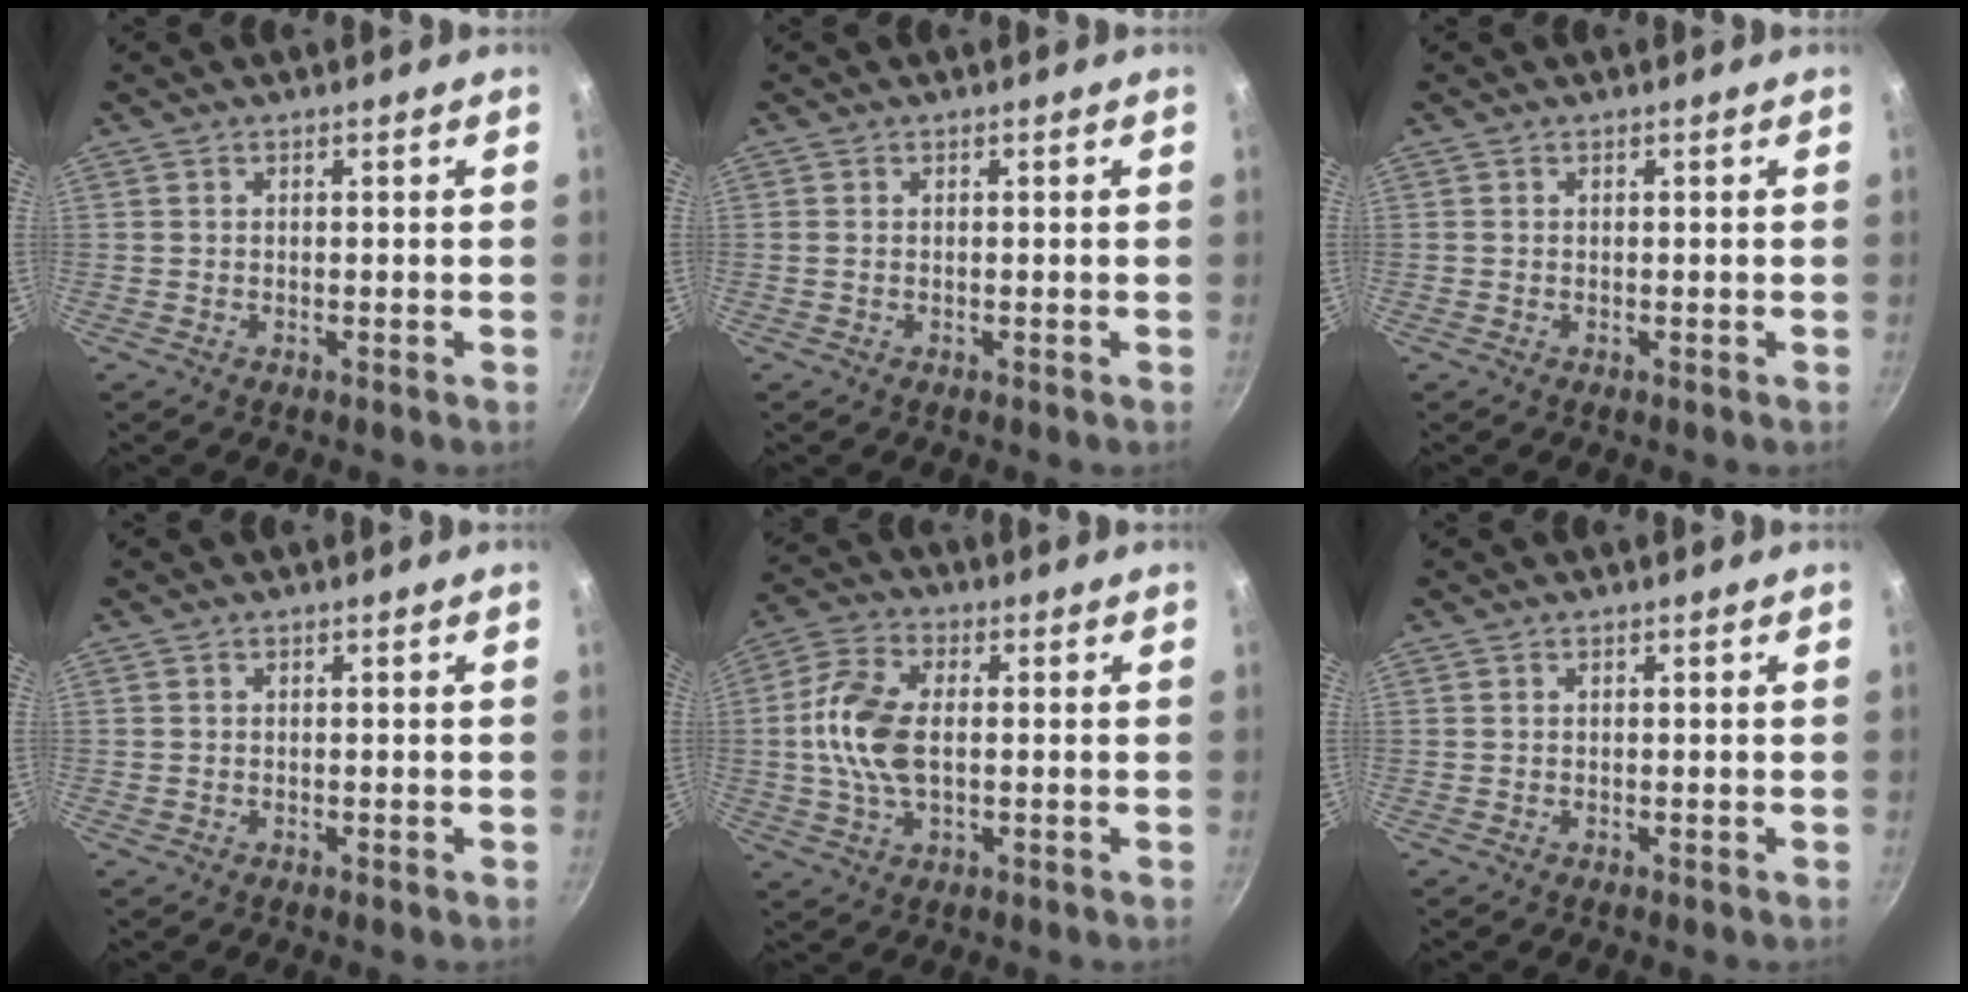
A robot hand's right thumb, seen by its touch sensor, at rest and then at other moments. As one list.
[{"total": 0.5, "force": [-0.1, 0.3, 0.4], "torque": [-0.008, 0.002, -0.002]}, {"total": 0.0}, {"total": 0.0}, {"total": 11.5, "force": [0.1, 6.5, 9.6], "torque": [-0.190, 0.020, -0.009]}, {"total": 0.0}]